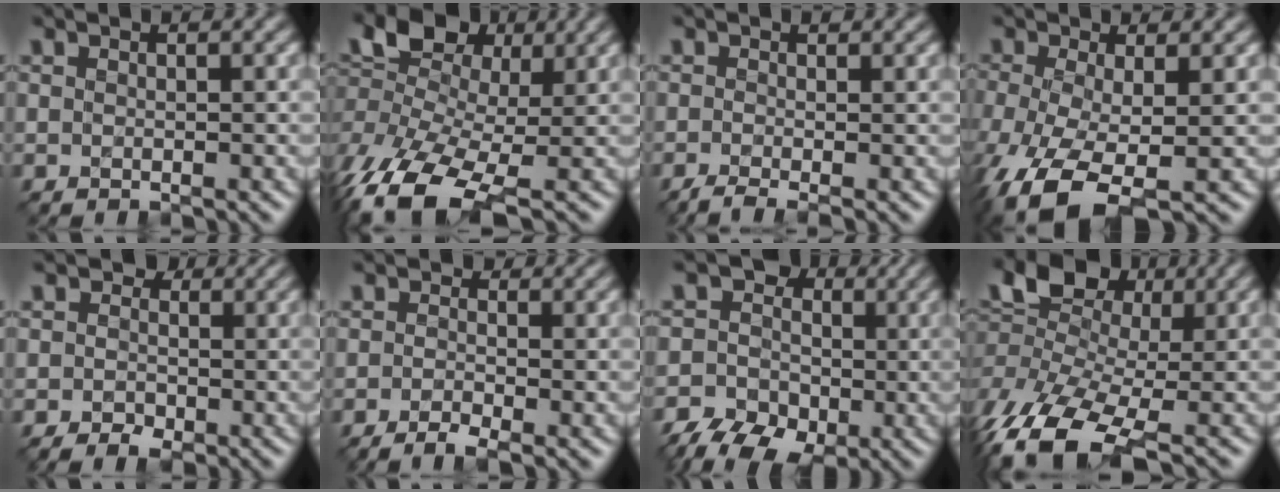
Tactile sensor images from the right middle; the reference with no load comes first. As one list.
[{"total": 12.0, "force": [-2.4, 7.8, 8.8], "torque": [-0.189, 0.004, -0.053]}, {"total": 2.2, "force": [-0.9, 0.6, 1.9], "torque": [-0.031, 0.002, -0.029]}, {"total": 8.1, "force": [-3.5, 3.2, 6.6], "torque": [-0.149, -0.016, -0.071]}, {"total": 2.3, "force": [0.2, 1.9, 1.2], "torque": [-0.005, 0.006, -0.005]}, {"total": 1.8, "force": [-0.6, 0.8, 1.5], "torque": [-0.030, 0.004, -0.018]}, {"total": 9.1, "force": [-2.8, 7.3, 4.6], "torque": [-0.049, -0.005, -0.054]}, {"total": 13.3, "force": [-2.9, 8.7, 9.7], "torque": [-0.185, 0.014, -0.056]}]